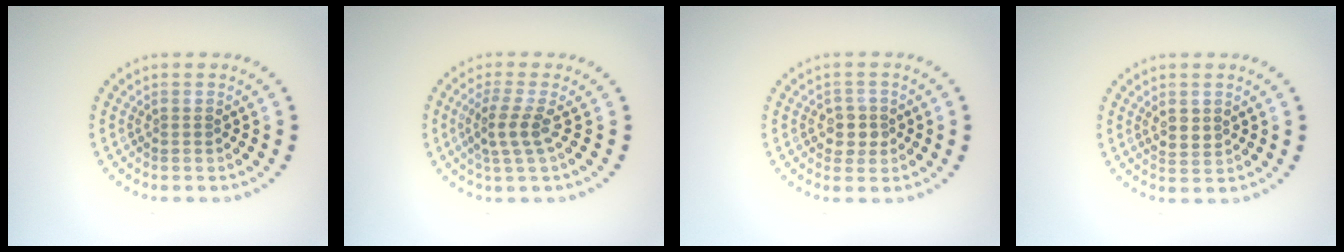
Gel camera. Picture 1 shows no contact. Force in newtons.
{"total": 2.4, "press": 2.1, "slide": 1.3}
{"total": 2.1, "press": 2.0, "slide": 0.7}
{"total": 1.7, "press": 1.5, "slide": 0.8}